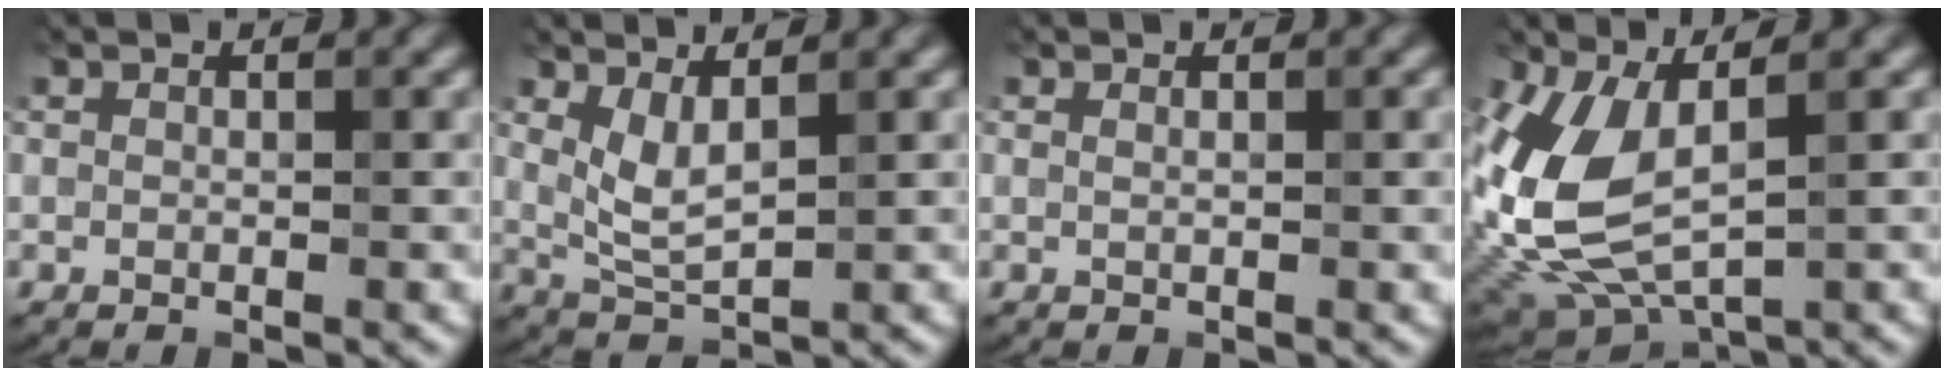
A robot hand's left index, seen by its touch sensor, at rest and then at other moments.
{"total": 2.3, "force": [0.8, 0.6, 2.0], "torque": [-0.055, -0.008, 0.033]}
{"total": 1.3, "force": [0.4, 0.6, 1.0], "torque": [-0.010, 0.002, 0.000]}
{"total": 8.8, "force": [0.0, 4.4, 7.7], "torque": [-0.204, -0.019, 0.018]}